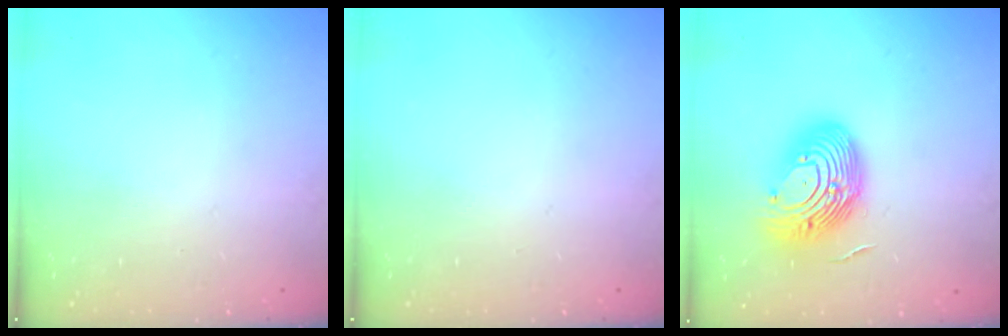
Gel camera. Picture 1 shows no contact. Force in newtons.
{"total": 0.0}
{"total": 16.3, "press": 15.8, "slide": 4.1}